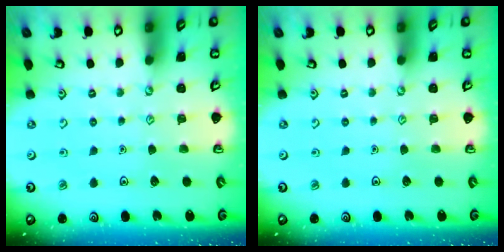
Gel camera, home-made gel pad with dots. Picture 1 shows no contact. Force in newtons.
{"total": 0.0}